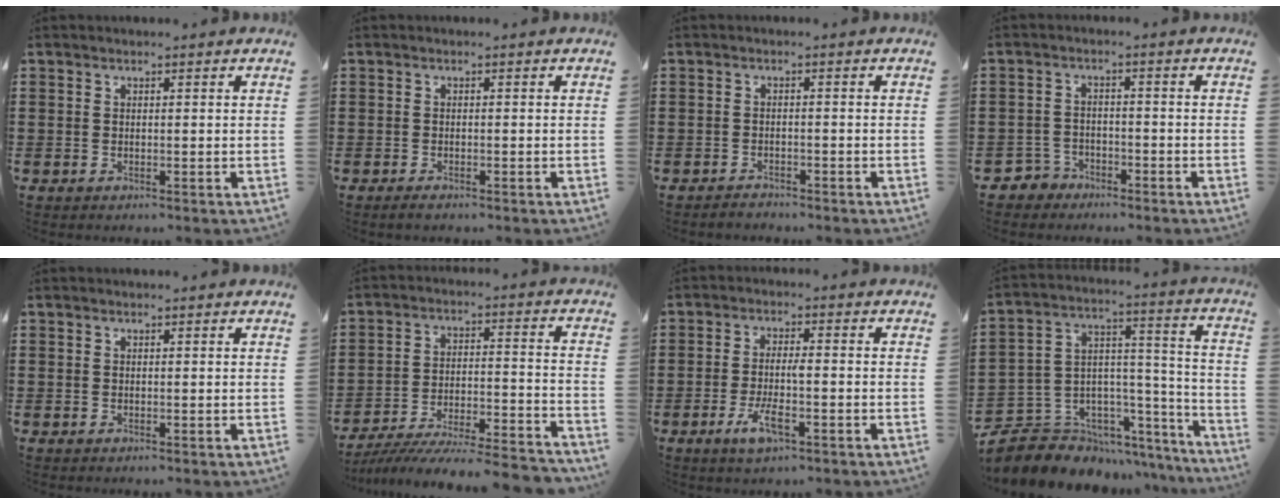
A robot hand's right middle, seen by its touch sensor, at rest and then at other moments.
{"total": 0.8, "force": [-0.6, 0.2, 0.4], "torque": [-0.010, -0.005, -0.012]}
{"total": 1.4, "force": [-1.4, 0.2, 0.0], "torque": [-0.004, 0.003, -0.031]}
{"total": 2.9, "force": [-2.6, 1.3, 0.0], "torque": [-0.015, 0.000, -0.059]}
{"total": 0.0}
{"total": 7.6, "force": [-7.3, 0.1, 2.3], "torque": [-0.036, 0.002, -0.145]}
{"total": 4.9, "force": [-2.0, 1.2, 4.3], "torque": [-0.090, -0.003, -0.043]}
{"total": 6.4, "force": [-4.6, 4.5, -0.4], "torque": [-0.016, -0.012, -0.084]}